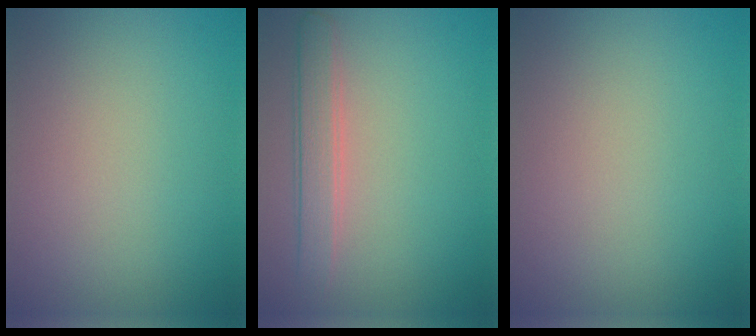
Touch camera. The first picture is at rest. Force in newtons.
{"total": 2.6, "press": 2.6, "slide": 0.1}
{"total": 0.0}